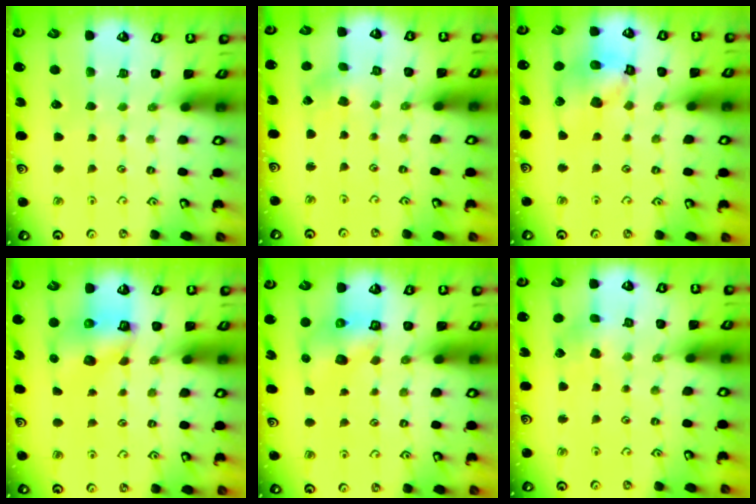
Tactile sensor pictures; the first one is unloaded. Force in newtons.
{"total": 0.0}
{"total": 13.8, "press": 13.7, "slide": 1.7}
{"total": 7.2, "press": 7.1, "slide": 0.9}
{"total": 6.3, "press": 6.3, "slide": 0.7}
{"total": 3.5, "press": 3.5, "slide": 0.2}